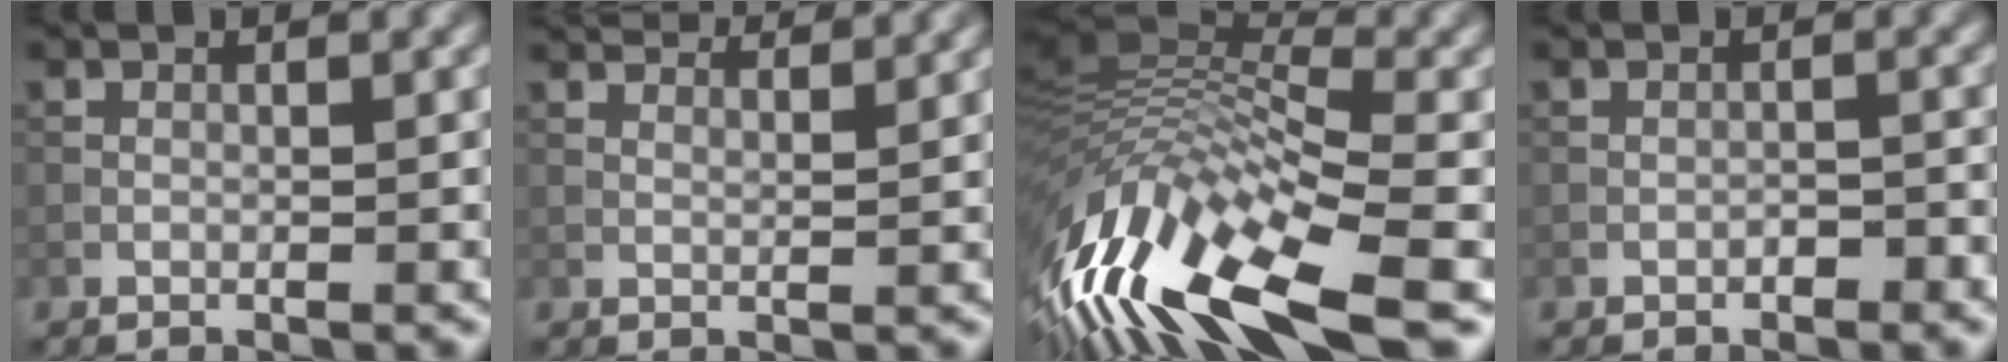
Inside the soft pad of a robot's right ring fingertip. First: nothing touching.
{"total": 4.3, "force": [3.8, 0.8, 1.9], "torque": [-0.026, 0.001, 0.042]}
{"total": 14.6, "force": [-5.2, 5.2, 12.6], "torque": [-0.253, 0.013, -0.088]}
{"total": 1.1, "force": [-0.7, 0.4, 0.7], "torque": [-0.016, 0.003, -0.012]}